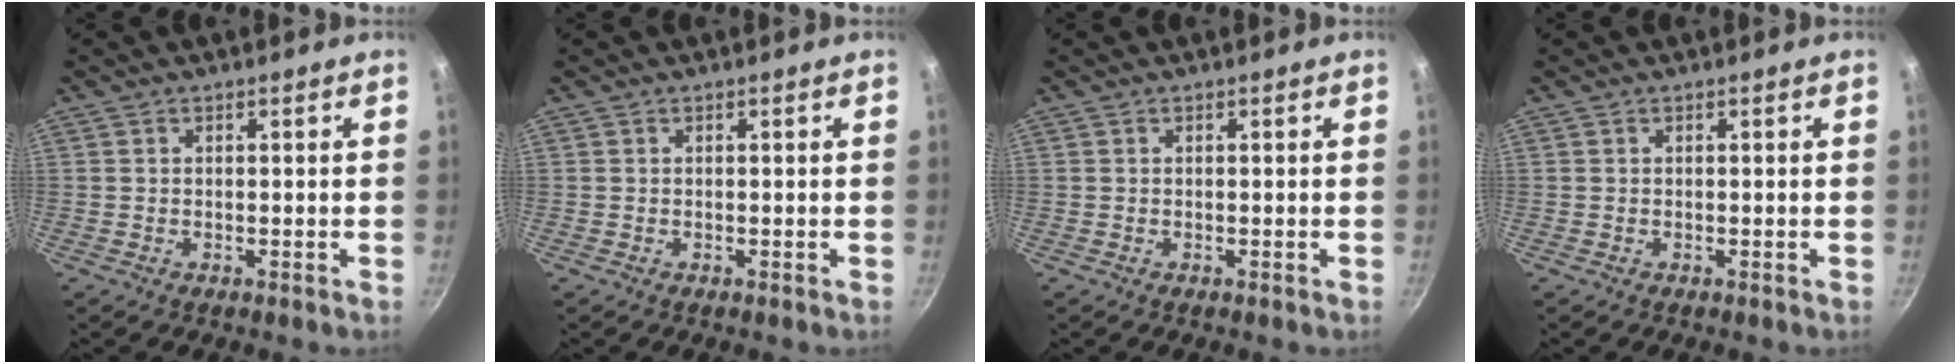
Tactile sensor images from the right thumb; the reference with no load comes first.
{"total": 0.0}
{"total": 0.0}
{"total": 0.0}